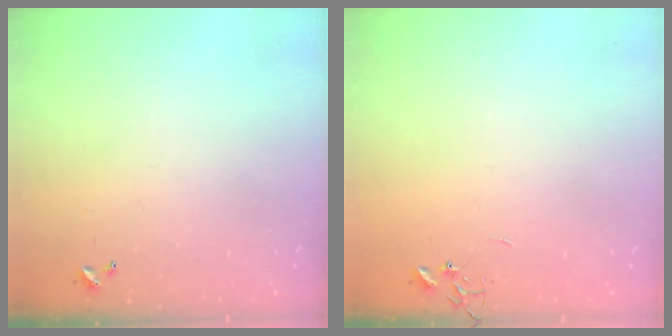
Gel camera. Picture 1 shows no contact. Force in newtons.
{"total": 0.0}